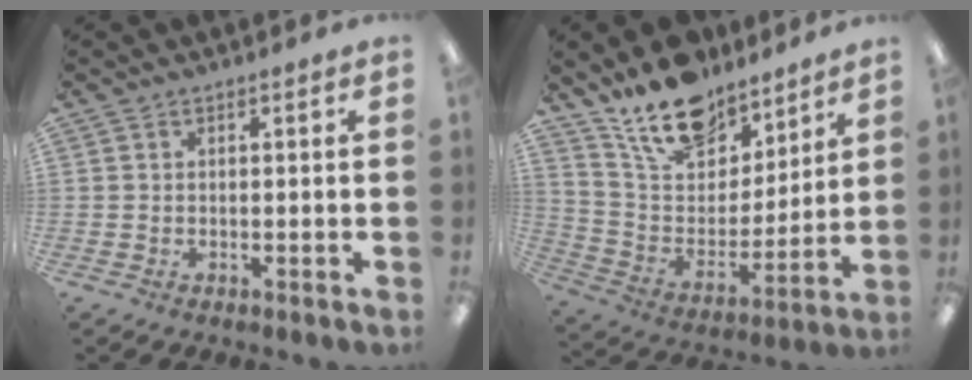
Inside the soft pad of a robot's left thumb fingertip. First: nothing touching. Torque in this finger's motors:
{"motor_torque": [1.37, 1.27, 1.40, -1.37, 0.27]}